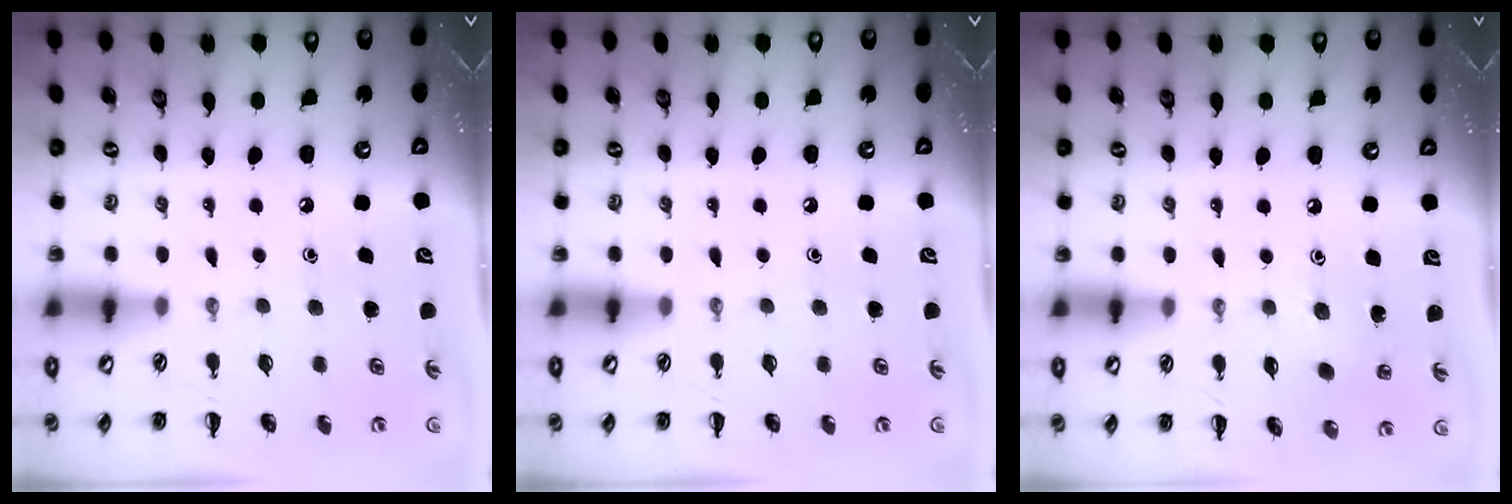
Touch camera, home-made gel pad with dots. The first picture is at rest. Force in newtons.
{"total": 0.0}
{"total": 3.2, "press": 3.1, "slide": 0.9}